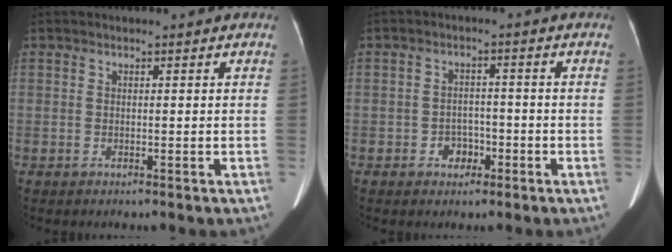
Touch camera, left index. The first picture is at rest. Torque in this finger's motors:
{"motor_torque": [0.02, 0.02, 0.00, 0.00]}